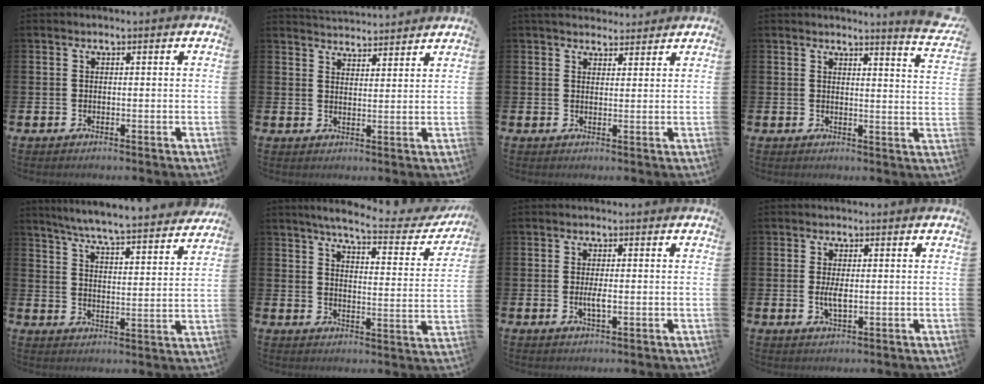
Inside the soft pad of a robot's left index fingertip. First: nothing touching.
{"total": 3.9, "force": [3.9, 0.1, -0.3], "torque": [-0.004, -0.024, 0.072]}
{"total": 3.7, "force": [3.5, 1.2, 0.6], "torque": [-0.012, -0.013, 0.064]}
{"total": 3.5, "force": [3.4, -0.4, 0.9], "torque": [-0.002, -0.037, 0.051]}
{"total": 6.5, "force": [6.2, -0.2, 1.9], "torque": [-0.058, -0.053, 0.104]}
{"total": 5.7, "force": [5.1, 0.4, 2.5], "torque": [-0.058, -0.039, 0.079]}
{"total": 2.1, "force": [-0.2, 0.7, 2.0], "torque": [-0.046, 0.002, -0.002]}
{"total": 2.7, "force": [0.1, 1.1, 2.5], "torque": [-0.041, -0.002, -0.001]}